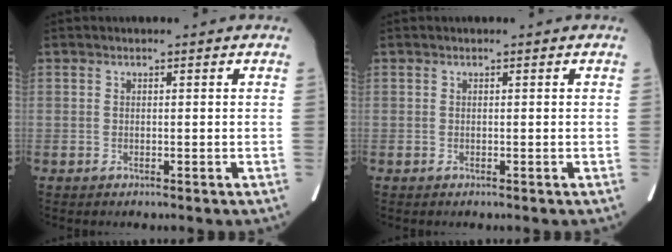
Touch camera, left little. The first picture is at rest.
{"total": 0.0}